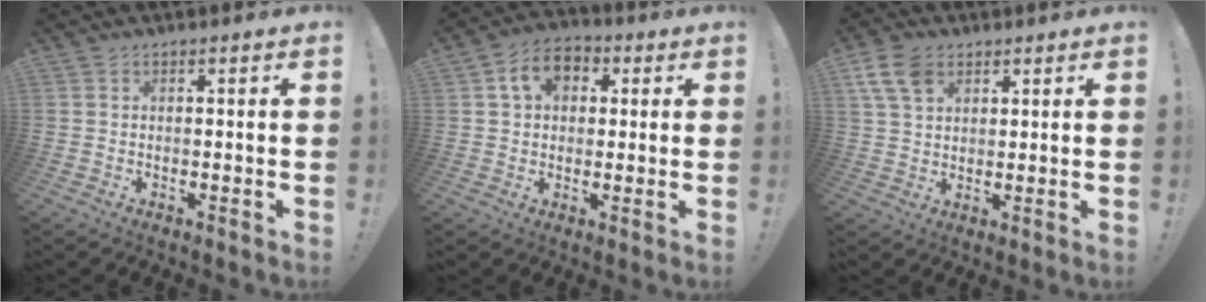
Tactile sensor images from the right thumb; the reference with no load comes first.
{"total": 6.3, "force": [1.7, 5.2, 3.2], "torque": [-0.040, 0.003, 0.030]}
{"total": 8.9, "force": [4.5, 5.8, 5.0], "torque": [-0.098, -0.007, 0.089]}